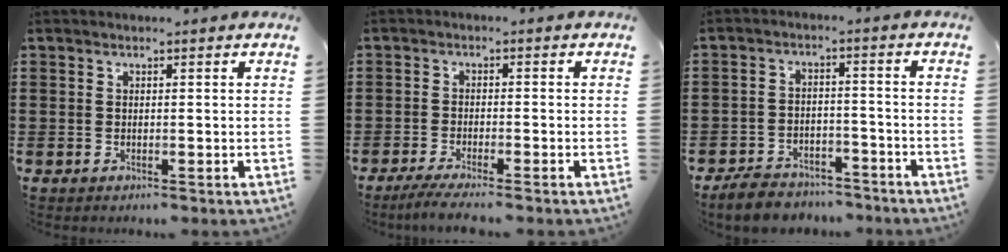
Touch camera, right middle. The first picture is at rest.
{"total": 2.4, "force": [-1.9, -0.3, 1.4], "torque": [-0.032, -0.006, -0.037]}
{"total": 4.6, "force": [-4.4, 0.9, 0.5], "torque": [-0.020, 0.008, -0.092]}